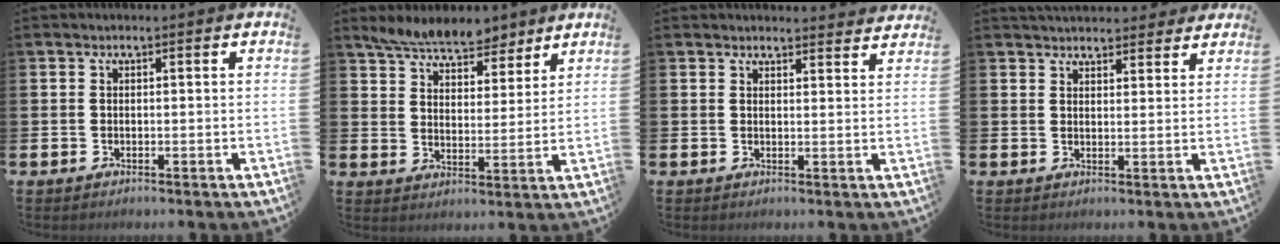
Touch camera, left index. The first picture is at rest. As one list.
[{"total": 6.7, "force": [6.2, 1.8, 1.4], "torque": [-0.043, -0.028, 0.110]}, {"total": 2.8, "force": [2.7, 0.3, -0.1], "torque": [0.007, -0.018, 0.048]}, {"total": 3.8, "force": [3.7, 1.0, 0.2], "torque": [-0.002, -0.018, 0.067]}]